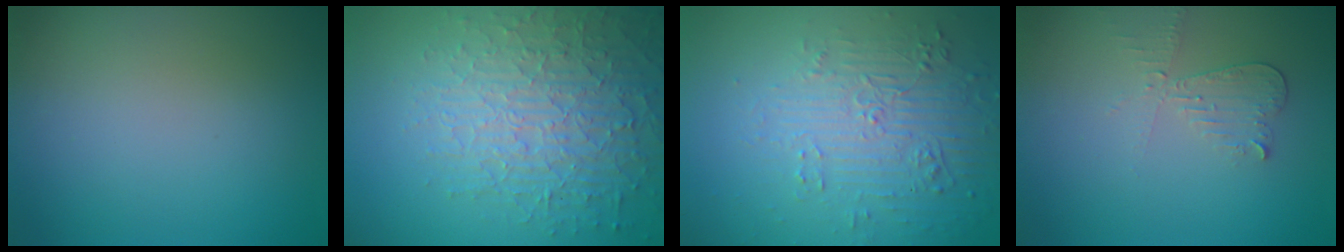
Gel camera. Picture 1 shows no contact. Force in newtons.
{"total": 6.2, "press": 5.1, "slide": 3.6}
{"total": 4.4, "press": 3.4, "slide": 2.8}
{"total": 2.2, "press": 2.2, "slide": 0.2}